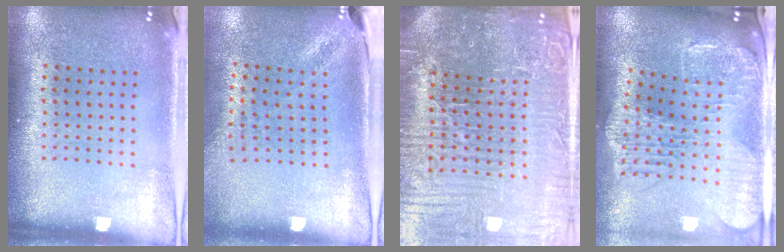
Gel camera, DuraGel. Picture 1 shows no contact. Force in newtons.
{"total": 1.9, "press": 1.5, "slide": 1.2}
{"total": 6.9, "press": 6.2, "slide": 3.1}
{"total": 2.6, "press": 2.3, "slide": 1.4}